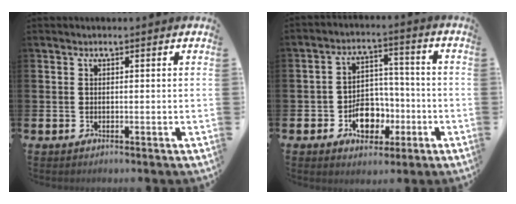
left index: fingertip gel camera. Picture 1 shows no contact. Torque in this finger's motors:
{"motor_torque": [1.47, 0.58, 0.46, 0.17]}